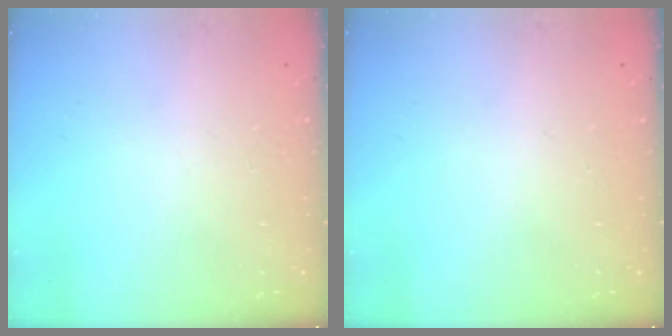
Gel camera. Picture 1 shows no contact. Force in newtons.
{"total": 0.0}